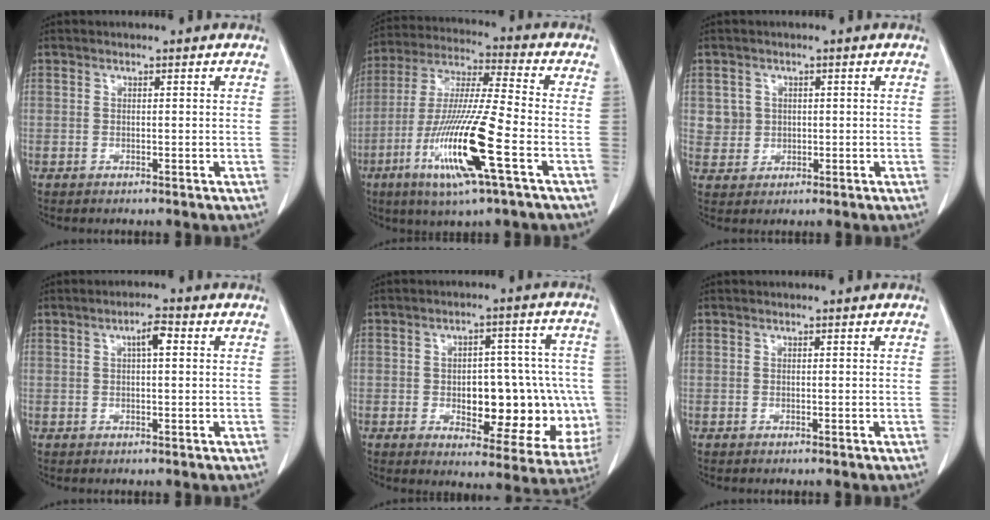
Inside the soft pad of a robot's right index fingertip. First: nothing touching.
{"total": 16.8, "force": [-6.3, 0.2, 15.6], "torque": [-0.319, -0.023, -0.118]}
{"total": 3.2, "force": [0.7, 3.1, 0.2], "torque": [0.005, 0.004, 0.016]}
{"total": 2.9, "force": [0.8, 0.6, 2.7], "torque": [-0.047, 0.008, 0.011]}
{"total": 16.7, "force": [-2.5, 7.4, 14.7], "torque": [-0.158, 0.028, -0.009]}
{"total": 0.0}